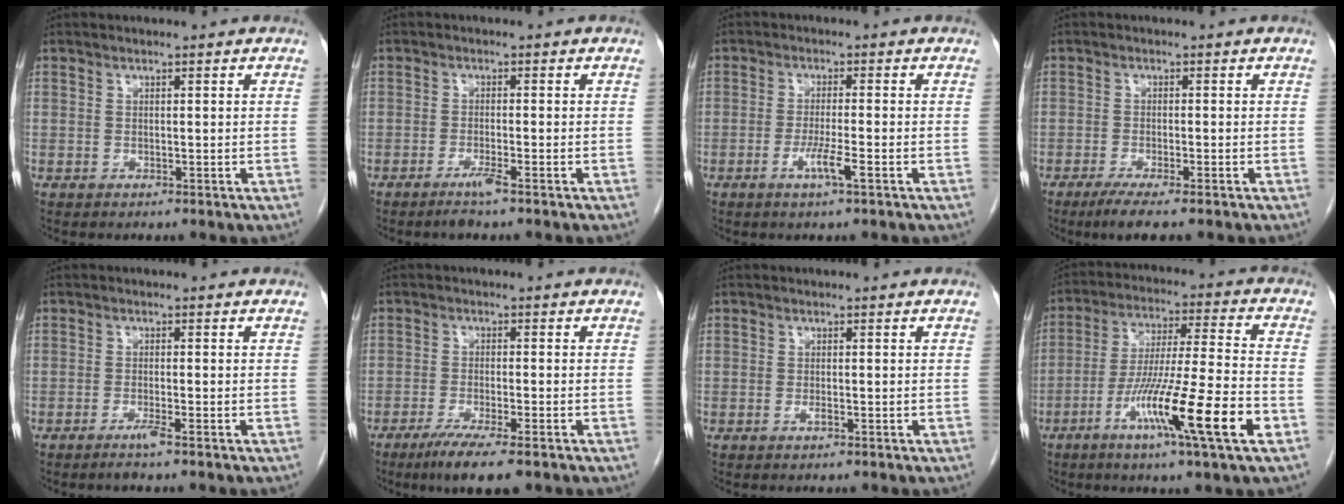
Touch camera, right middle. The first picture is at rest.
{"total": 2.2, "force": [-1.6, -0.3, 1.5], "torque": [-0.034, -0.004, -0.031]}
{"total": 3.6, "force": [-1.6, -0.3, 3.3], "torque": [-0.063, -0.006, -0.031]}
{"total": 4.9, "force": [-3.5, 0.5, 3.4], "torque": [-0.057, -0.013, -0.055]}
{"total": 1.7, "force": [-1.2, -0.4, 1.2], "torque": [-0.025, -0.002, -0.024]}
{"total": 7.2, "force": [-4.9, 0.6, 5.2], "torque": [-0.086, -0.017, -0.077]}
{"total": 0.7, "force": [-0.3, 0.1, 0.6], "torque": [-0.013, 0.001, -0.004]}
{"total": 16.2, "force": [-6.9, -0.9, 14.6], "torque": [-0.264, -0.026, -0.123]}